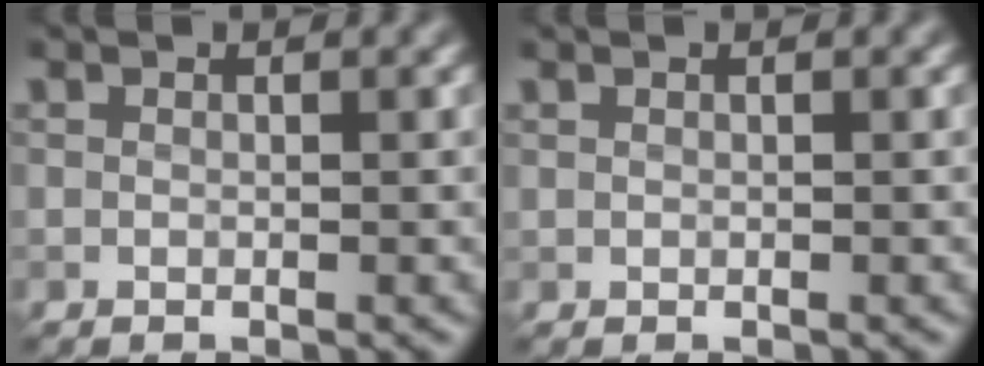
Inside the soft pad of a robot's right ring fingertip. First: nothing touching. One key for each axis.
{"total": 0.0}